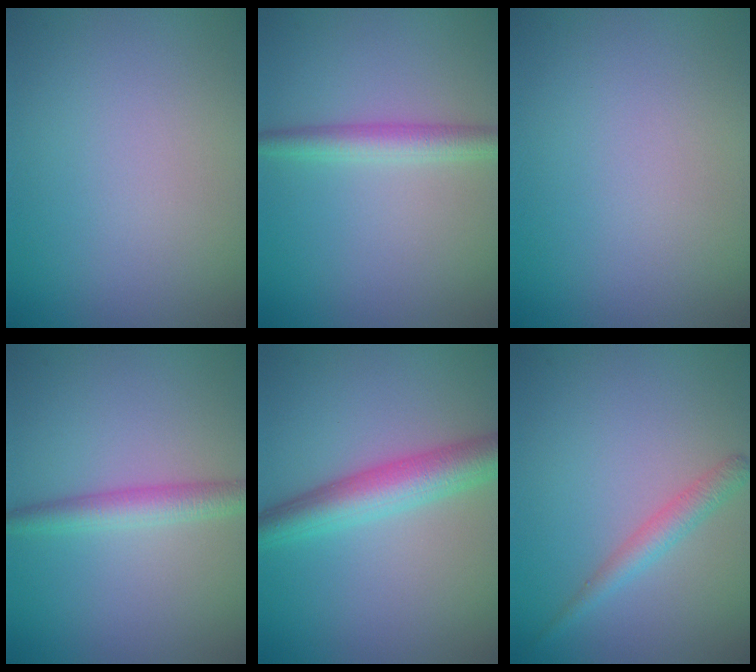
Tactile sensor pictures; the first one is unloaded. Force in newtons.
{"total": 2.7, "press": 2.7, "slide": 0.0}
{"total": 0.0}
{"total": 2.7, "press": 2.7, "slide": 0.1}
{"total": 5.0, "press": 5.0, "slide": 0.1}
{"total": 2.0, "press": 2.0, "slide": 0.1}